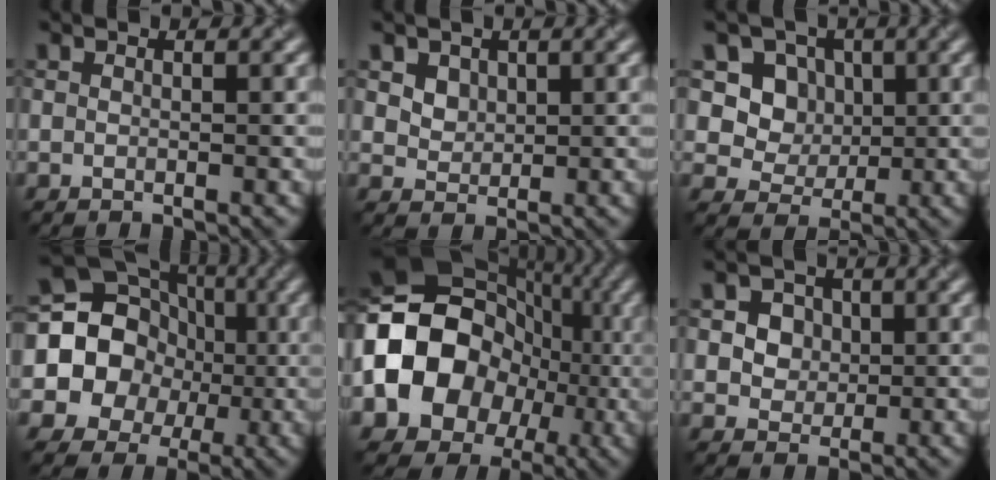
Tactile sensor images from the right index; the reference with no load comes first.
{"total": 2.8, "force": [1.5, 2.1, 1.2], "torque": [-0.038, -0.003, 0.041]}
{"total": 7.1, "force": [2.6, 6.0, 2.9], "torque": [-0.052, -0.002, 0.042]}
{"total": 14.2, "force": [-0.4, 12.8, 6.2], "torque": [-0.126, 0.038, -0.040]}
{"total": 14.2, "force": [-1.8, 11.2, 8.4], "torque": [-0.156, 0.002, -0.047]}
{"total": 4.8, "force": [1.7, 4.0, 2.2], "torque": [-0.033, 0.012, 0.023]}